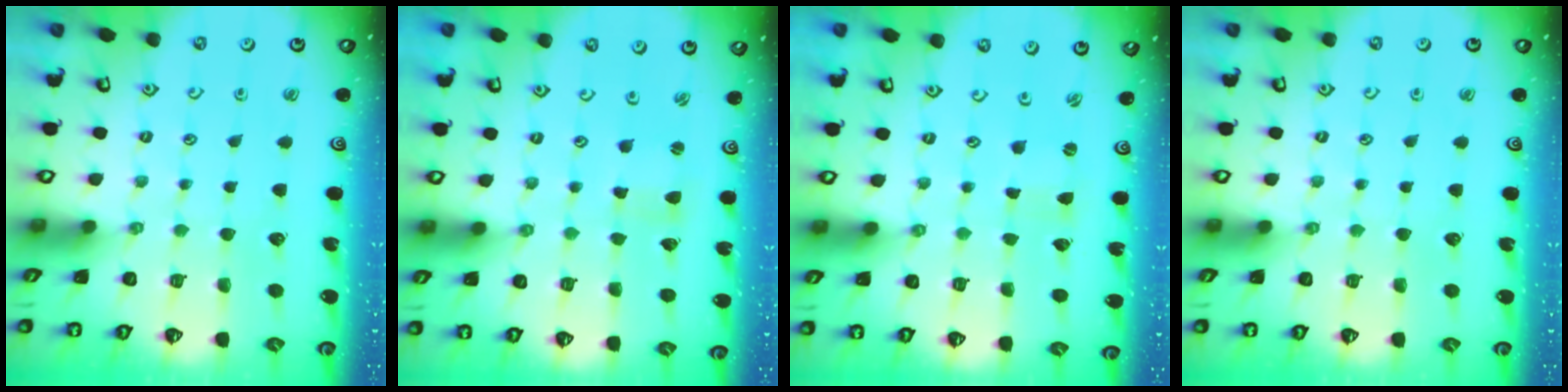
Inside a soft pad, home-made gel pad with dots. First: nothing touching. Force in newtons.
{"total": 1.0, "press": 1.0, "slide": 0.3}
{"total": 0.0}
{"total": 0.0}